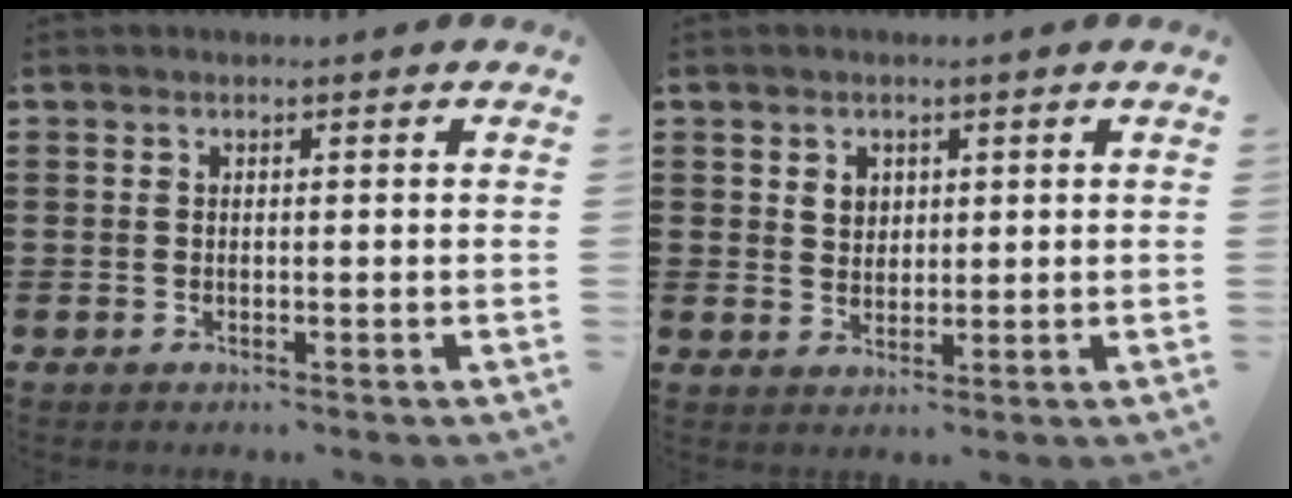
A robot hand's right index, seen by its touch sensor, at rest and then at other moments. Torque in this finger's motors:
{"motor_torque": [0.82, 0.70, 0.20, 0.05]}